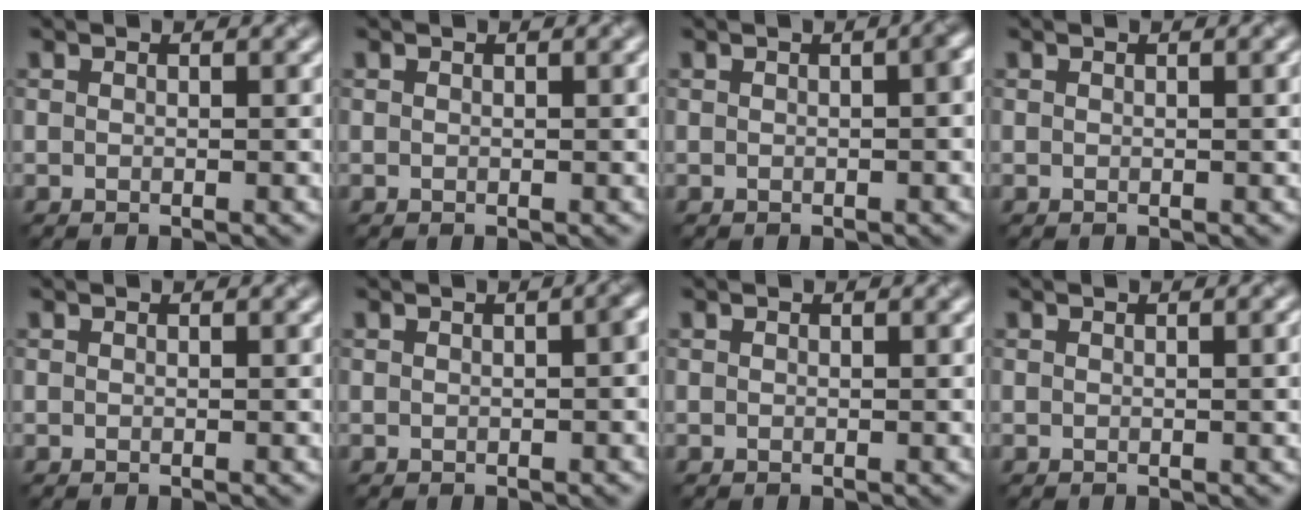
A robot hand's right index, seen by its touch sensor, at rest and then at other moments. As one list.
[{"total": 0.6, "force": [0.2, 0.1, 0.5], "torque": [-0.007, 0.004, 0.003]}, {"total": 2.1, "force": [0.2, 0.7, 1.9], "torque": [-0.014, 0.007, 0.004]}, {"total": 1.0, "force": [0.2, 0.3, 1.0], "torque": [-0.011, 0.004, 0.002]}, {"total": 0.0}, {"total": 1.5, "force": [0.0, 0.4, 1.5], "torque": [-0.015, 0.006, 0.002]}, {"total": 0.0}, {"total": 1.7, "force": [0.1, 0.5, 1.6], "torque": [-0.016, 0.006, 0.000]}]